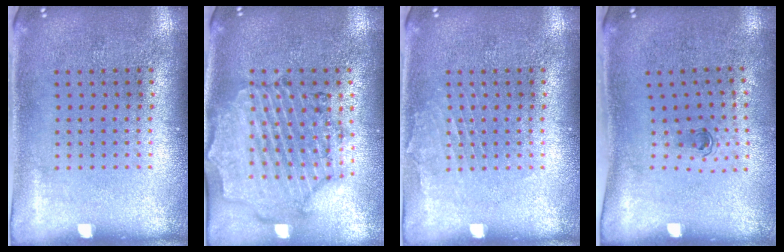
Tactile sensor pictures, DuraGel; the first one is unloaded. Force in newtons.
{"total": 1.5, "press": 1.5, "slide": 0.3}
{"total": 1.0, "press": 1.0, "slide": 0.1}
{"total": 0.6, "press": 0.3, "slide": 0.5}